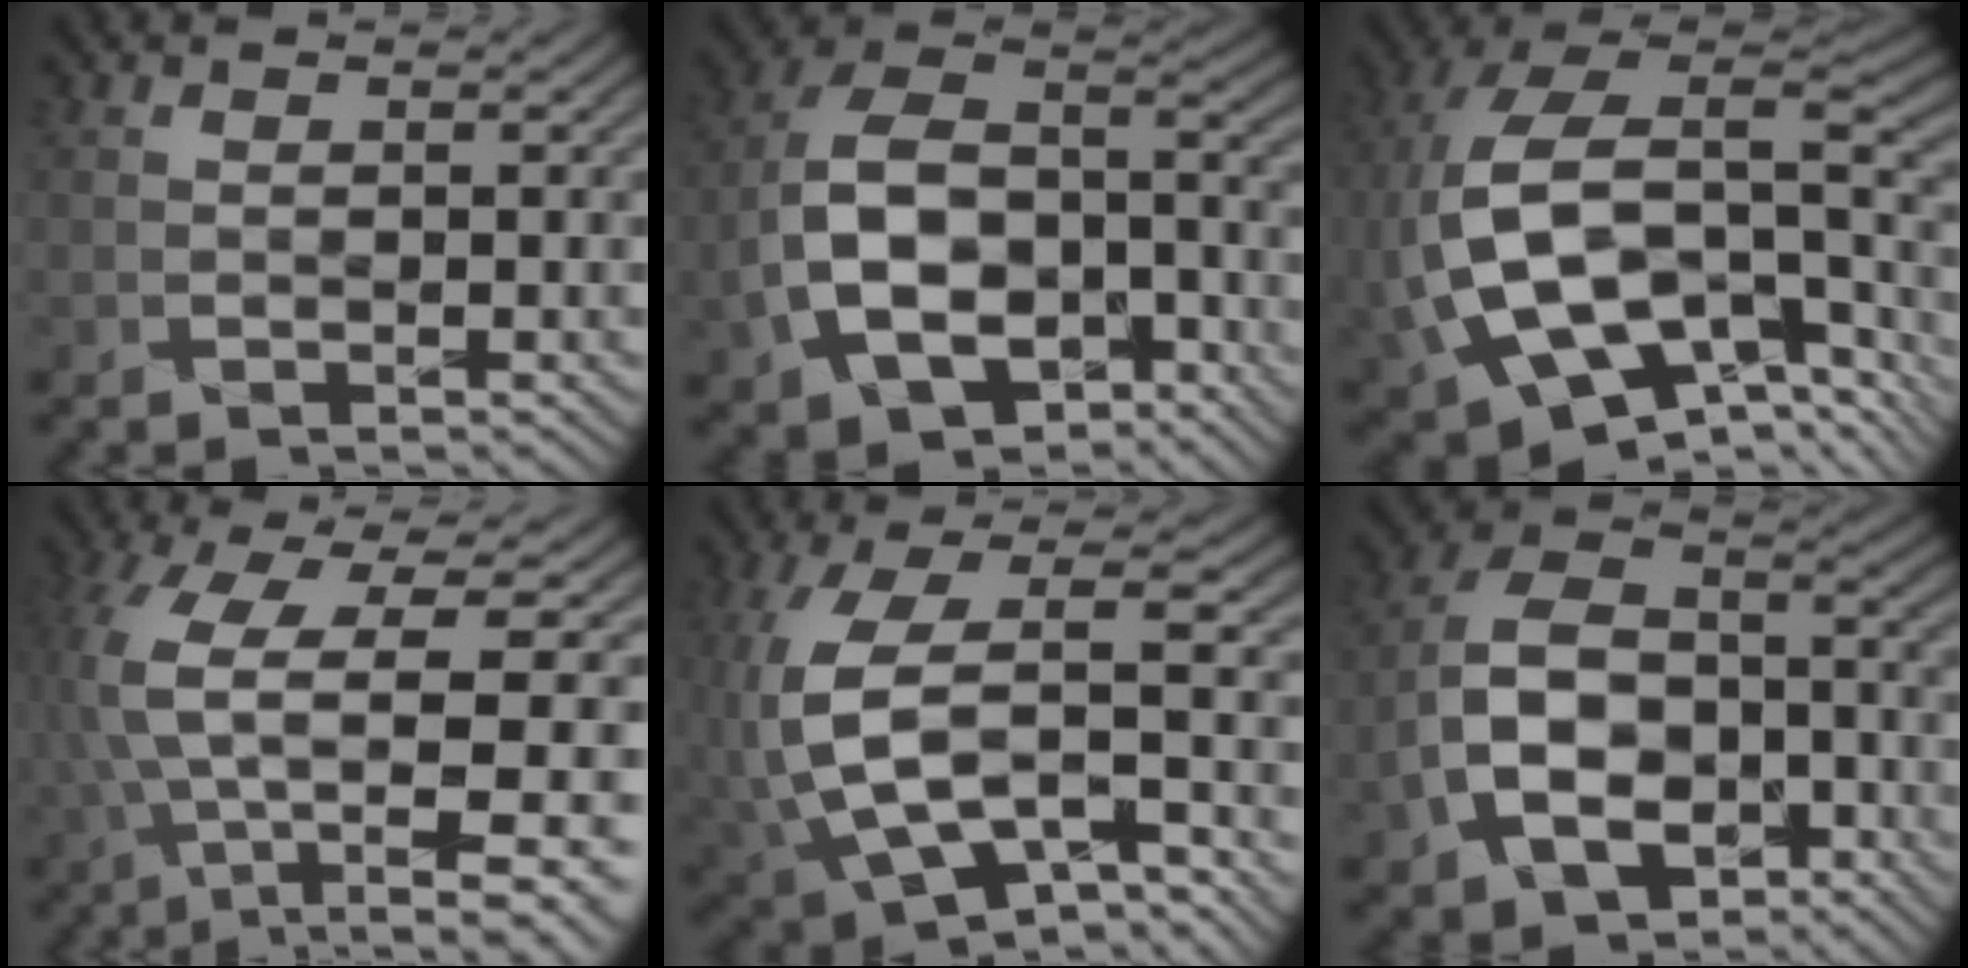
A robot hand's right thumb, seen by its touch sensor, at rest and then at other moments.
{"total": 15.2, "force": [-5.5, 9.5, 10.4], "torque": [-0.224, -0.026, -0.097]}
{"total": 20.2, "force": [-2.7, 12.9, 15.3], "torque": [-0.338, -0.045, -0.006]}
{"total": 14.2, "force": [0.5, 5.2, 13.3], "torque": [-0.281, -0.014, 0.041]}
{"total": 12.8, "force": [-1.9, 6.3, 11.0], "torque": [-0.246, -0.013, -0.030]}
{"total": 13.6, "force": [-5.2, 8.6, 9.2], "torque": [-0.202, -0.018, -0.097]}